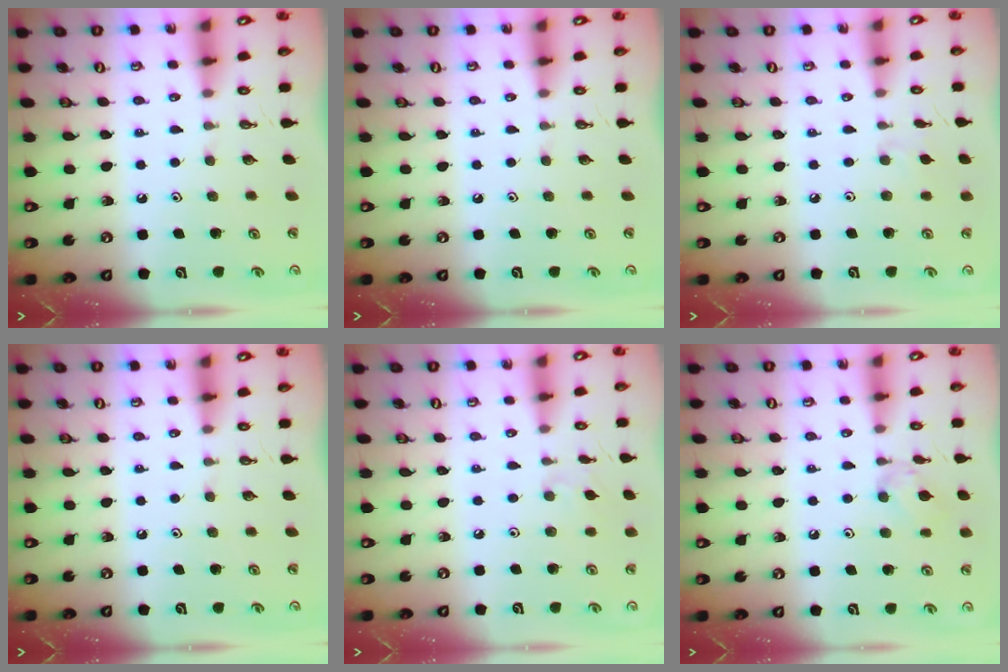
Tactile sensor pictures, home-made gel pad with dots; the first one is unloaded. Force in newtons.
{"total": 0.0}
{"total": 3.3, "press": 3.2, "slide": 0.7}
{"total": 0.0}
{"total": 2.4, "press": 2.4, "slide": 0.6}
{"total": 6.7, "press": 6.7, "slide": 0.7}